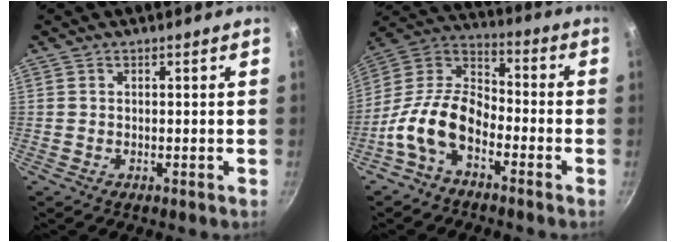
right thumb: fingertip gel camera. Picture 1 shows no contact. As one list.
[{"total": 13.6, "force": [-6.2, 7.9, 9.2], "torque": [-0.152, 0.065, -0.145]}]